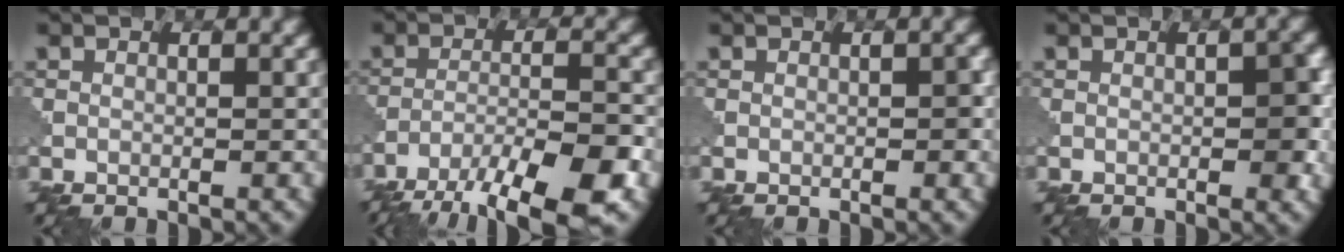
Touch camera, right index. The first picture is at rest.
{"total": 10.5, "force": [-8.2, 2.2, 6.2], "torque": [-0.114, -0.012, -0.122]}
{"total": 0.7, "force": [-0.5, 0.0, 0.5], "torque": [-0.011, 0.003, -0.004]}
{"total": 2.5, "force": [-0.8, 0.7, 2.2], "torque": [-0.034, 0.005, -0.009]}